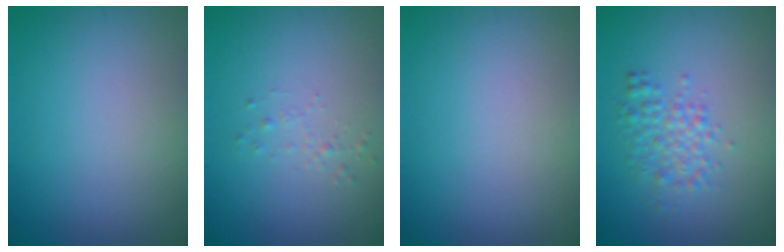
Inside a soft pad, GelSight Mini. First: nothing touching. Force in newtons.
{"total": 0.8, "press": 0.8, "slide": 0.0}
{"total": 0.0}
{"total": 2.5, "press": 2.5, "slide": 0.0}